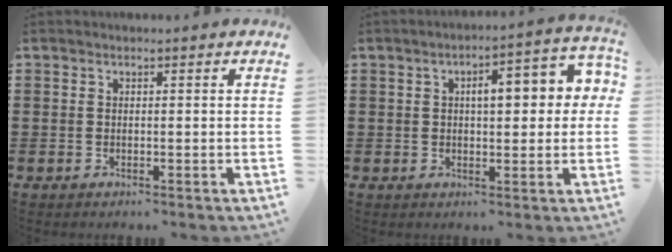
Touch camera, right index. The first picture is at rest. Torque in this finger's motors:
{"motor_torque": [1.09, -0.46, 0.42, 0.12]}